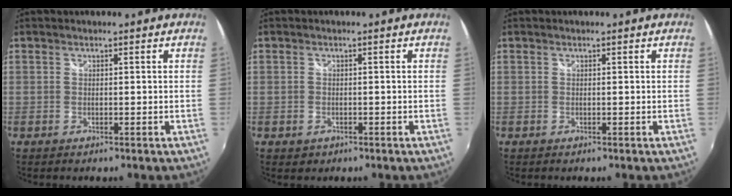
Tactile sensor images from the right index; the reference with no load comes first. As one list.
[{"total": 1.7, "force": [-0.7, 1.5, 0.6], "torque": [-0.012, -0.002, -0.008]}, {"total": 0.0}]